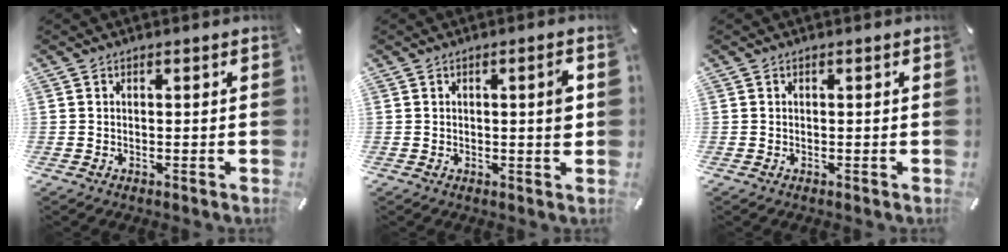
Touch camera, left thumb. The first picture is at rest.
{"total": 4.1, "force": [0.4, 0.6, 4.0], "torque": [-0.058, -0.006, 0.001]}
{"total": 0.0}